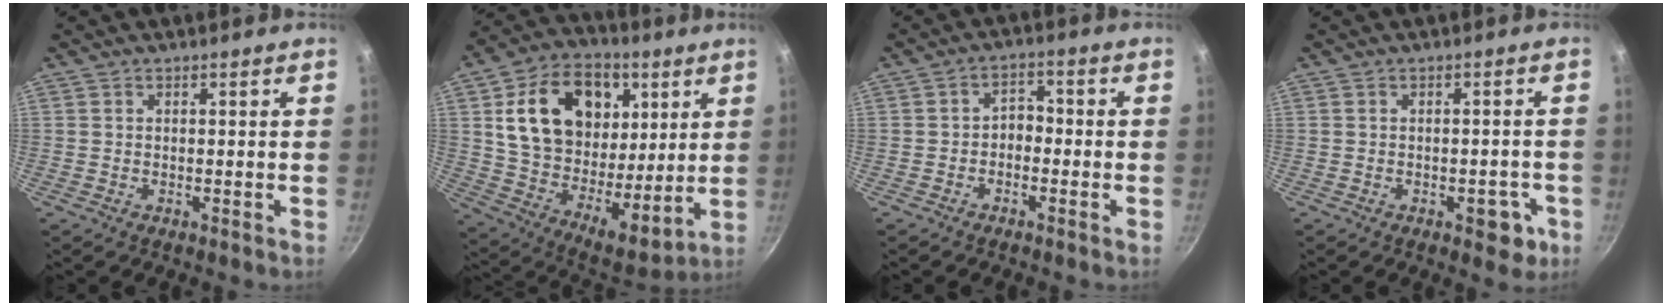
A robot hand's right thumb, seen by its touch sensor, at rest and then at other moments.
{"total": 25.7, "force": [8.4, 17.9, 16.4], "torque": [-0.239, -0.028, 0.142]}
{"total": 3.4, "force": [-1.2, 2.4, 2.1], "torque": [-0.016, 0.022, -0.026]}
{"total": 5.1, "force": [-2.1, 2.8, 3.7], "torque": [-0.022, 0.016, -0.020]}